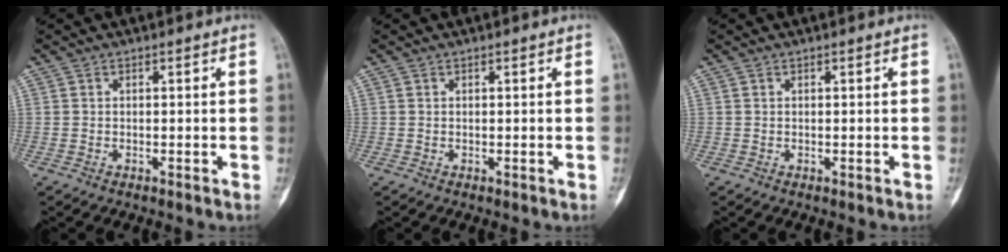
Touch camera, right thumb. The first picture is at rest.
{"total": 0.0}
{"total": 0.0}